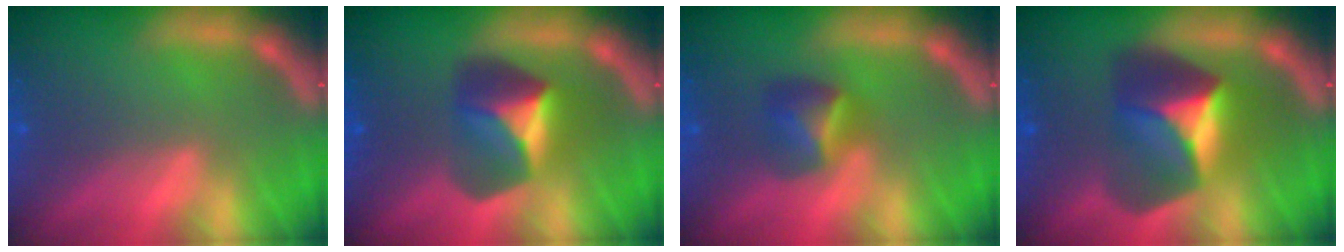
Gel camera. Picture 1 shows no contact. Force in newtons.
{"total": 5.4}
{"total": 2.9}
{"total": 7.4}